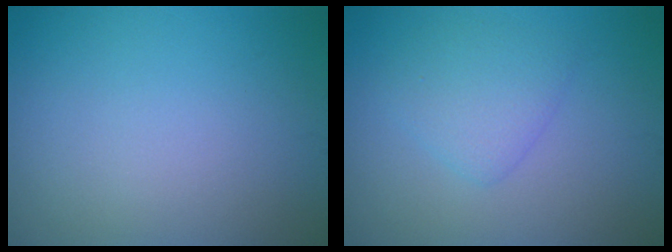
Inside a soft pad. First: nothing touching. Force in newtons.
{"total": 2.5, "press": 2.5, "slide": 0.1}